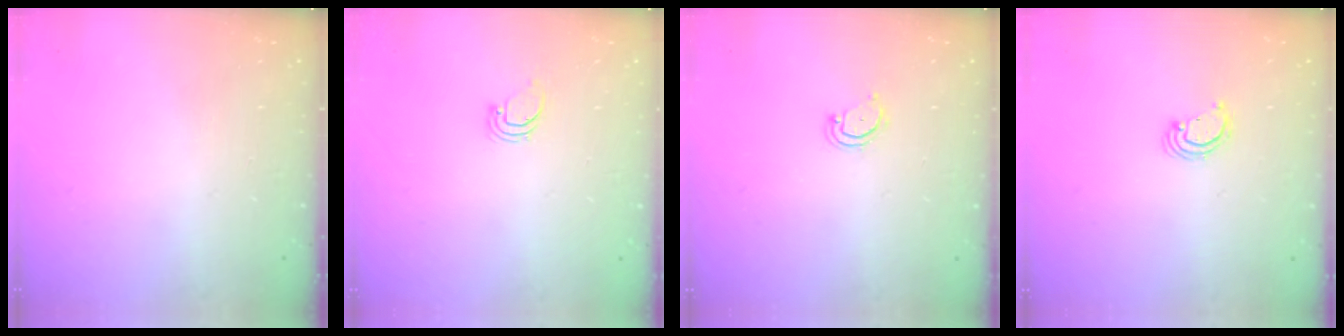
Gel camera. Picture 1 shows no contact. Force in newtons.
{"total": 0.9, "press": 0.9, "slide": 0.0}
{"total": 3.3, "press": 3.3, "slide": 0.2}
{"total": 2.2, "press": 2.2, "slide": 0.2}